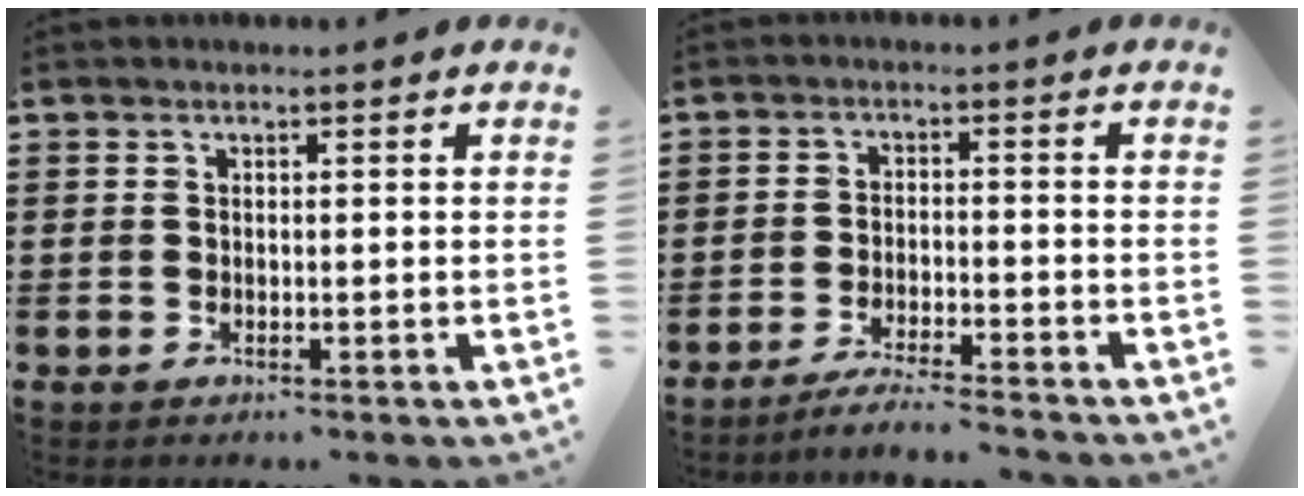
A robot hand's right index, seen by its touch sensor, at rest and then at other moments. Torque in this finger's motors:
{"motor_torque": [1.07, 1.07, 0.03, 0.02]}